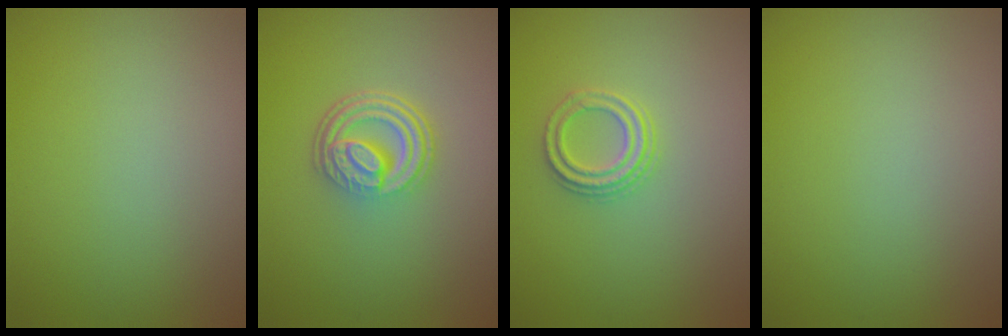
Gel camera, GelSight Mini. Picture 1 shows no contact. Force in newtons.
{"total": 4.9, "press": 3.4, "slide": 3.5}
{"total": 2.4, "press": 2.2, "slide": 0.8}
{"total": 0.0}